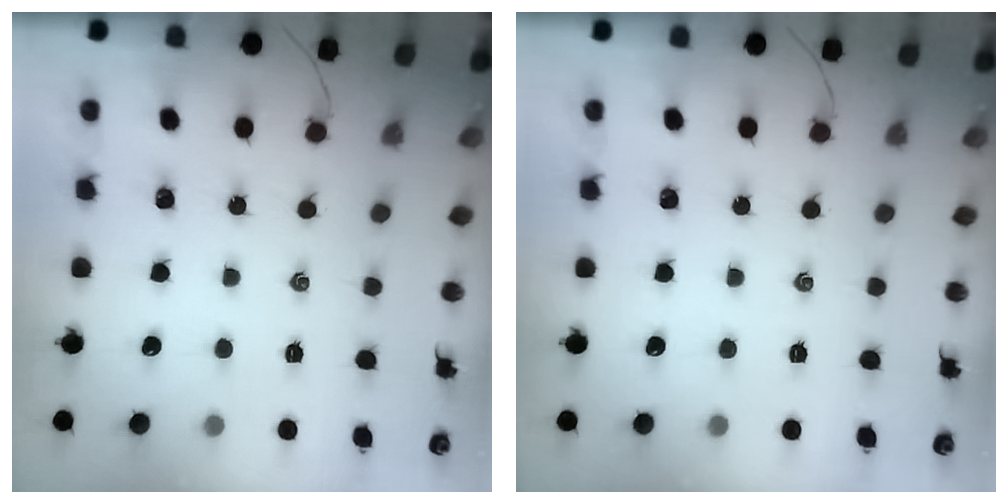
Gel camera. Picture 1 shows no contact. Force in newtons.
{"total": 0.0}